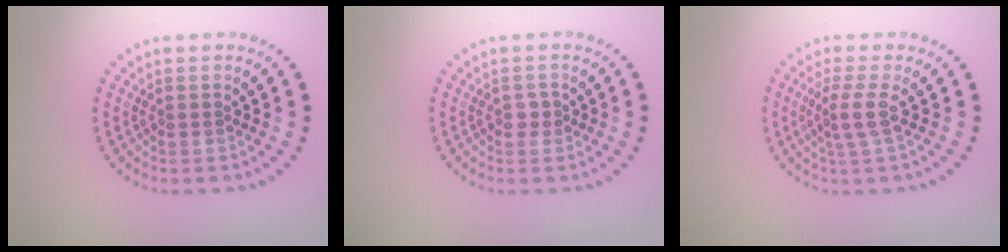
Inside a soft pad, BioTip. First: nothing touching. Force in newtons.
{"total": 0.9, "press": 0.9, "slide": 0.1}
{"total": 2.1, "press": 1.5, "slide": 1.5}